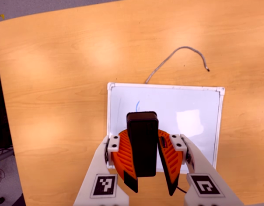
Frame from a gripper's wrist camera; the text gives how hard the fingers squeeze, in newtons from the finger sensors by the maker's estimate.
{"total": 13.2, "left": 11.9, "right": 14.6}